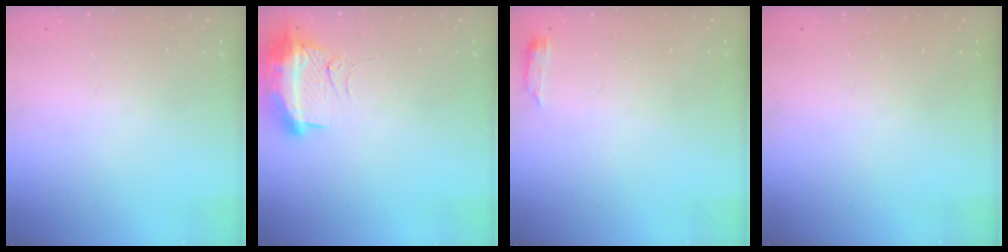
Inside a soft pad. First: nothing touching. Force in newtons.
{"total": 16.8, "press": 12.1, "slide": 11.7}
{"total": 2.8, "press": 2.8, "slide": 0.5}
{"total": 0.0}